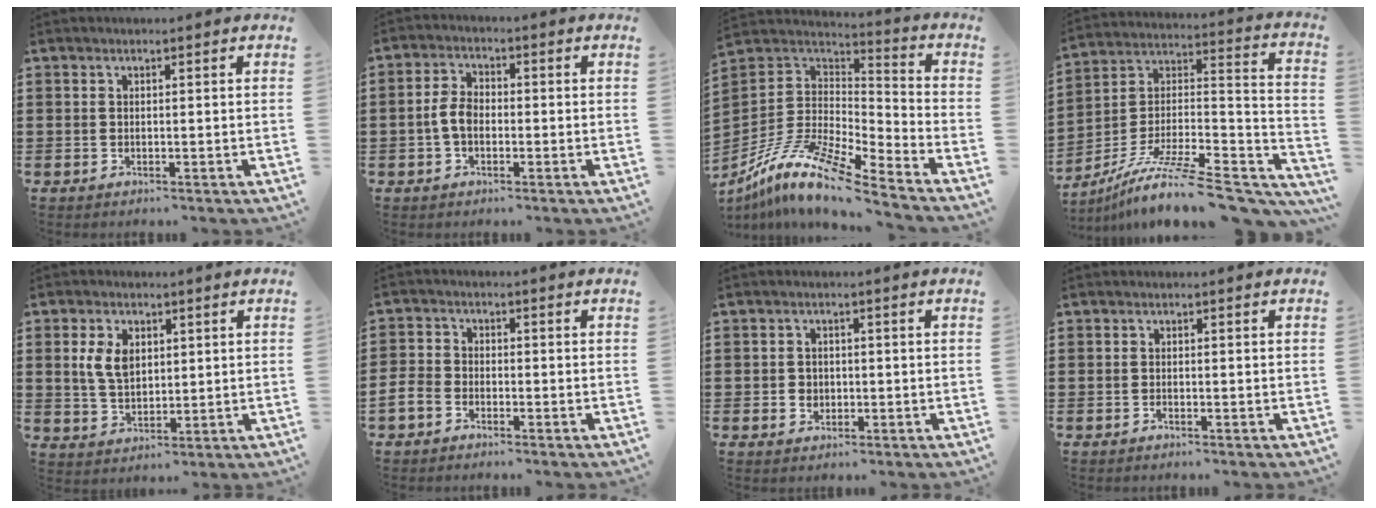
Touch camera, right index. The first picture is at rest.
{"total": 4.2, "force": [-1.0, 2.5, 3.3], "torque": [-0.081, 0.000, -0.025]}
{"total": 12.3, "force": [-9.3, 2.1, 7.8], "torque": [-0.176, 0.004, -0.188]}
{"total": 12.9, "force": [-9.5, 2.2, 8.3], "torque": [-0.130, 0.015, -0.164]}
{"total": 5.6, "force": [1.5, 3.6, 4.1], "torque": [-0.098, 0.010, 0.024]}
{"total": 2.8, "force": [-2.1, 1.6, 0.8], "torque": [-0.041, -0.003, -0.051]}
{"total": 1.8, "force": [-0.3, 1.7, 0.5], "torque": [-0.015, 0.006, -0.009]}
{"total": 0.5, "force": [-0.5, 0.1, 0.2], "torque": [-0.006, -0.002, -0.010]}